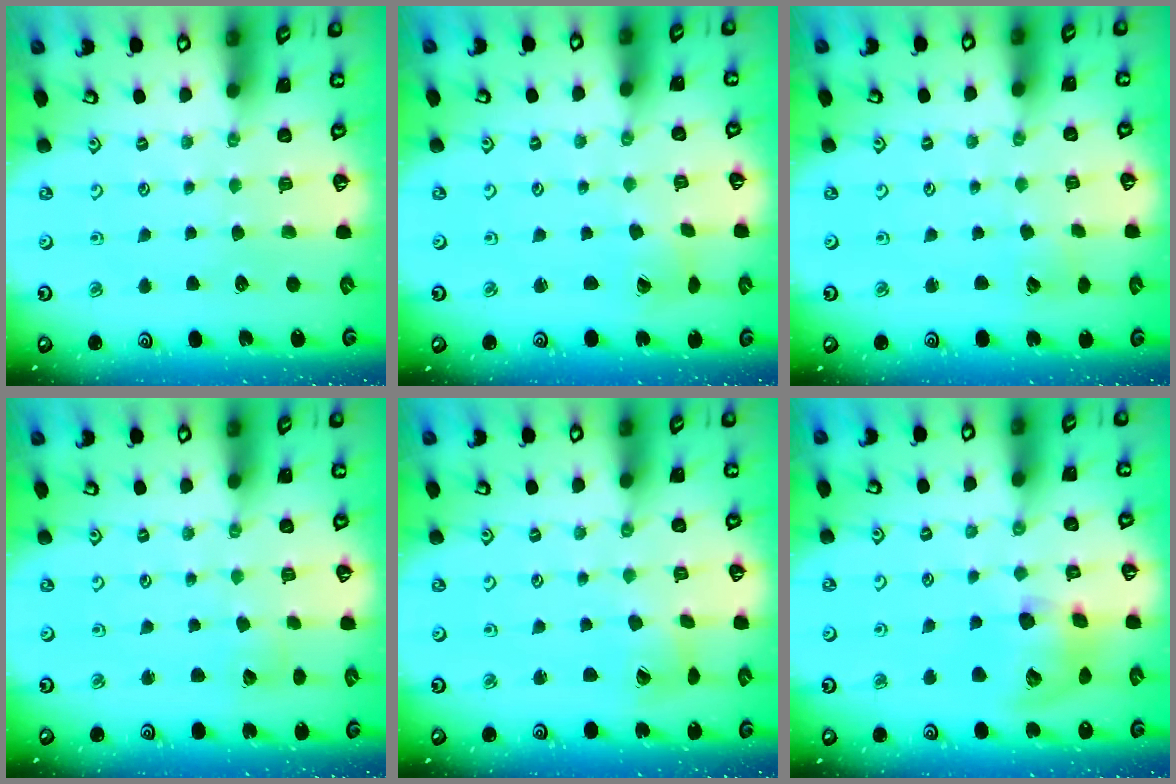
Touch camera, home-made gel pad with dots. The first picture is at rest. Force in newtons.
{"total": 1.1, "press": 1.0, "slide": 0.1}
{"total": 3.7, "press": 3.7, "slide": 0.3}
{"total": 2.9, "press": 2.9, "slide": 0.3}
{"total": 4.5, "press": 4.4, "slide": 0.5}
{"total": 13.4, "press": 13.3, "slide": 2.0}